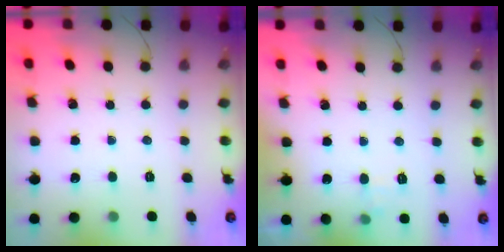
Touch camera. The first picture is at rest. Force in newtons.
{"total": 7.2, "press": 7.0, "slide": 1.5}